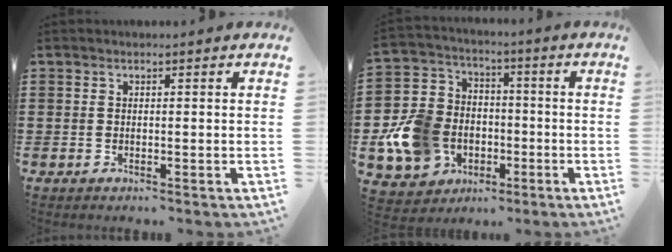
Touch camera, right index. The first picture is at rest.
{"total": 11.9, "force": [-3.7, 9.8, 5.5], "torque": [-0.165, 0.023, -0.068]}